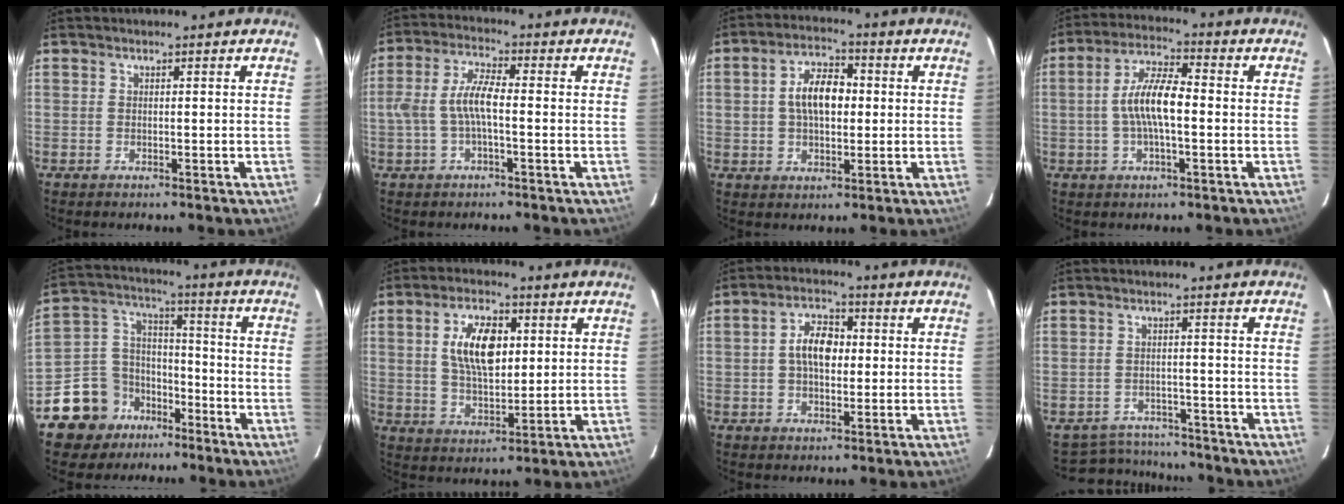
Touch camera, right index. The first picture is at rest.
{"total": 6.6, "force": [-1.2, 1.8, 6.3], "torque": [-0.131, 0.012, -0.021]}
{"total": 8.5, "force": [0.7, 4.9, 6.9], "torque": [-0.125, 0.019, 0.013]}
{"total": 8.9, "force": [-0.9, 2.7, 8.4], "torque": [-0.167, 0.013, -0.018]}
{"total": 12.2, "force": [-8.1, 8.9, 2.0], "torque": [-0.068, 0.065, -0.136]}
{"total": 10.8, "force": [2.6, 5.3, 9.1], "torque": [-0.167, 0.011, 0.050]}
{"total": 6.8, "force": [0.4, 4.0, 5.5], "torque": [-0.098, 0.018, 0.007]}
{"total": 8.5, "force": [-7.7, 3.5, 0.7], "torque": [-0.031, 0.016, -0.105]}